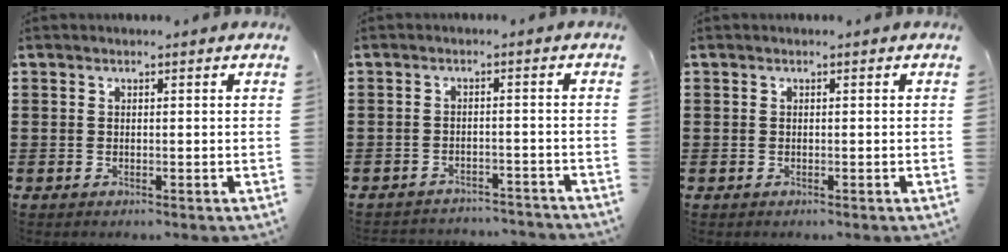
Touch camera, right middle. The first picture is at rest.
{"total": 2.5, "force": [-2.5, 0.2, 0.0], "torque": [-0.008, -0.002, -0.053]}
{"total": 0.0}